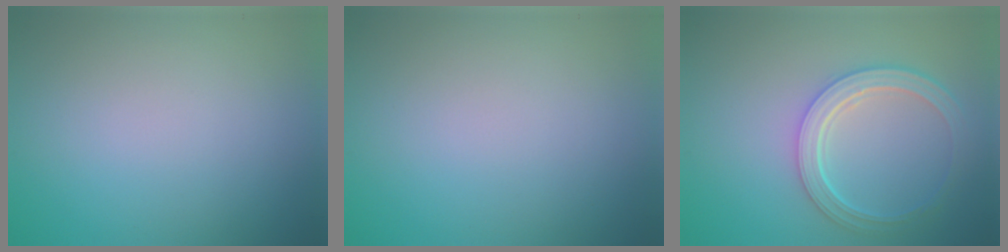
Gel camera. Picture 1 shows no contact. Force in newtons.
{"total": 0.0}
{"total": 4.7, "press": 3.7, "slide": 3.0}